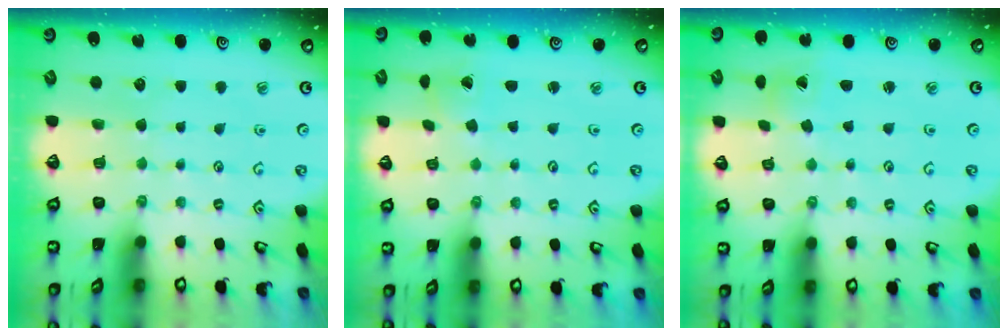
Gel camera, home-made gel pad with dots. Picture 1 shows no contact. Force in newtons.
{"total": 1.1, "press": 1.1, "slide": 0.0}
{"total": 2.1, "press": 2.1, "slide": 0.2}